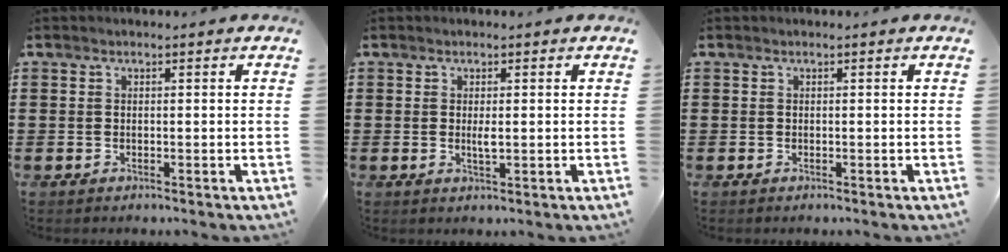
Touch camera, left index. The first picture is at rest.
{"total": 2.0, "force": [0.1, 0.4, 1.9], "torque": [-0.036, -0.003, 0.002]}
{"total": 0.0}